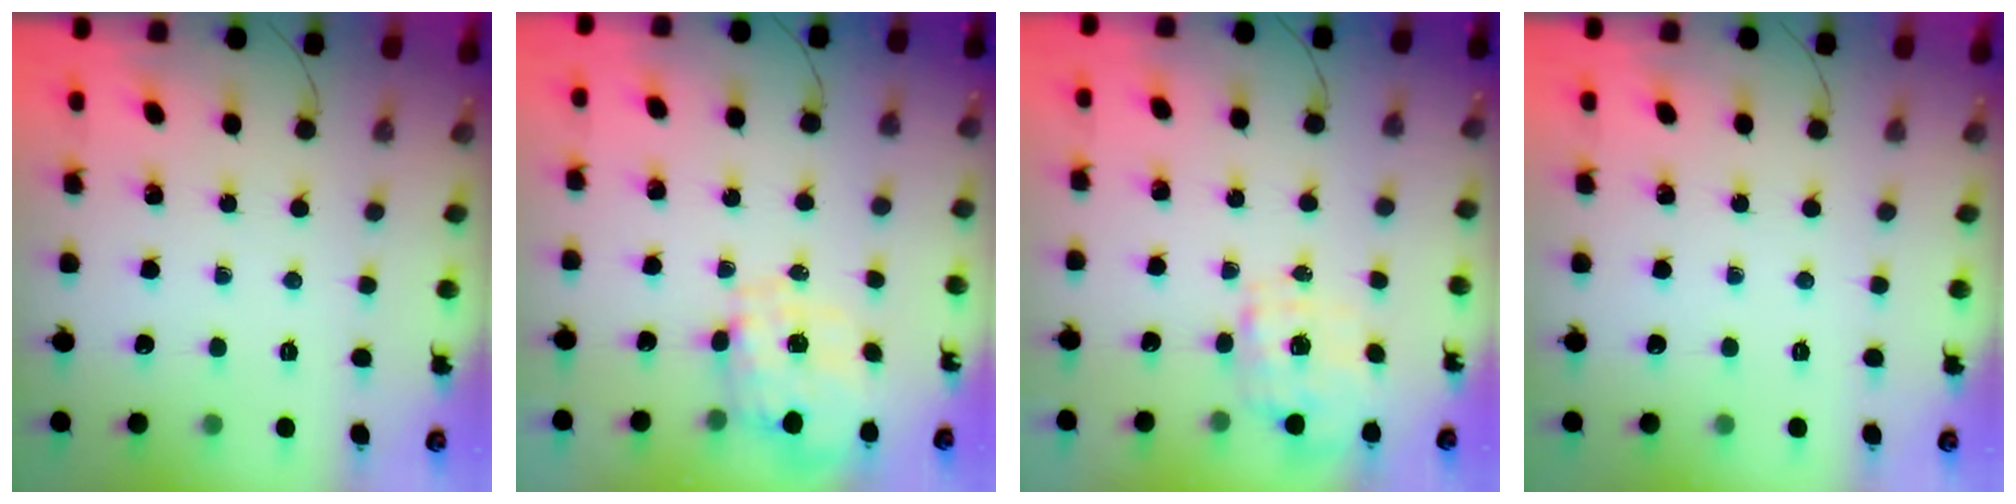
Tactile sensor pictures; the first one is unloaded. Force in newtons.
{"total": 1.3, "press": 1.2, "slide": 0.5}
{"total": 1.8, "press": 1.7, "slide": 0.5}
{"total": 0.0}